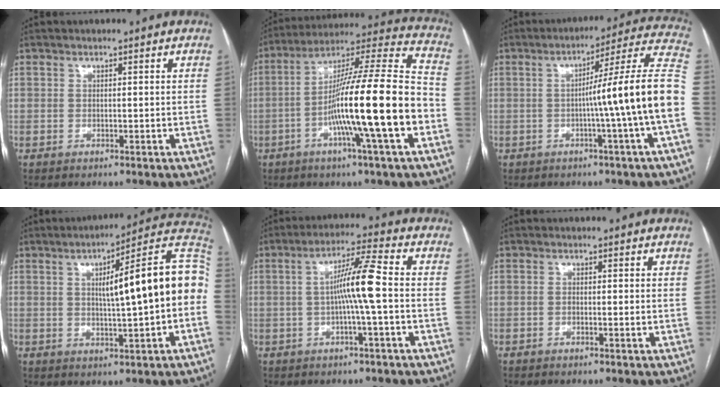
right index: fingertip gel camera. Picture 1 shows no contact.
{"total": 21.1, "force": [-5.9, -0.3, 20.2], "torque": [-0.332, -0.001, -0.108]}
{"total": 15.4, "force": [-2.4, -2.8, 15.0], "torque": [-0.195, 0.016, -0.043]}
{"total": 16.8, "force": [0.8, 1.2, 16.8], "torque": [-0.223, 0.039, 0.009]}
{"total": 7.8, "force": [-0.5, -0.6, 7.8], "torque": [-0.138, 0.013, -0.011]}
{"total": 0.7, "force": [-0.2, 0.0, 0.7], "torque": [-0.012, 0.001, -0.004]}